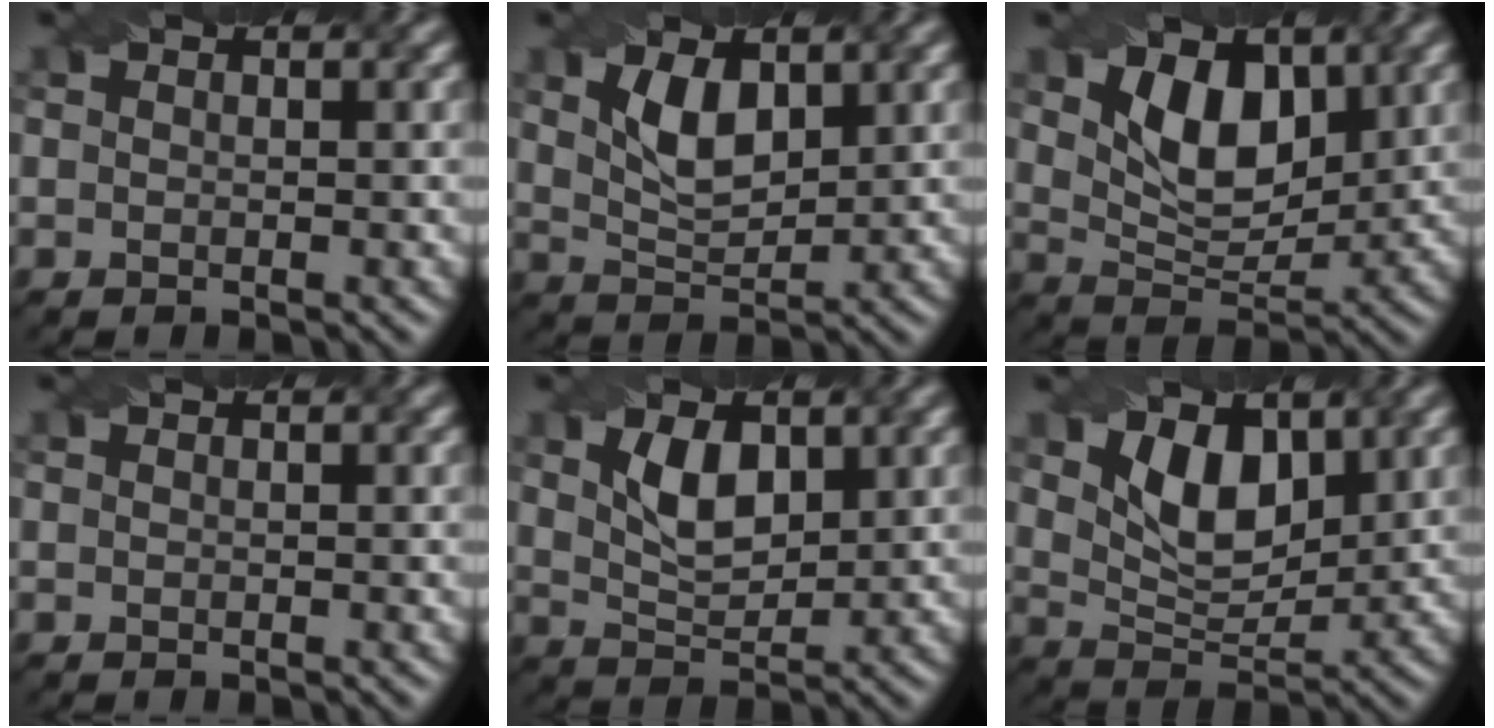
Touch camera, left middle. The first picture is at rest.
{"total": 3.9, "force": [1.7, 2.0, 2.9], "torque": [-0.063, -0.001, 0.035]}
{"total": 5.9, "force": [2.2, 3.5, 4.2], "torque": [-0.081, -0.009, 0.038]}
{"total": 0.0}
{"total": 3.9, "force": [1.5, 2.1, 2.9], "torque": [-0.061, 0.000, 0.032]}
{"total": 5.1, "force": [2.2, 2.9, 3.5], "torque": [-0.075, -0.008, 0.037]}